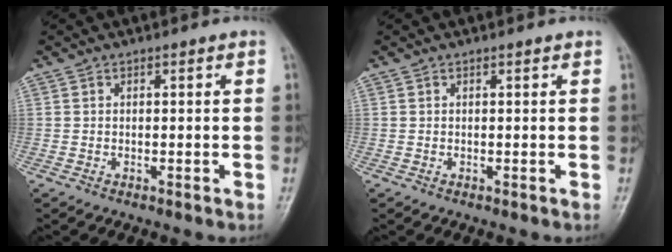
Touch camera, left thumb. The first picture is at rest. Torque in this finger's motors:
{"motor_torque": [-0.02, 0.00, -0.09, -0.04, 0.00]}